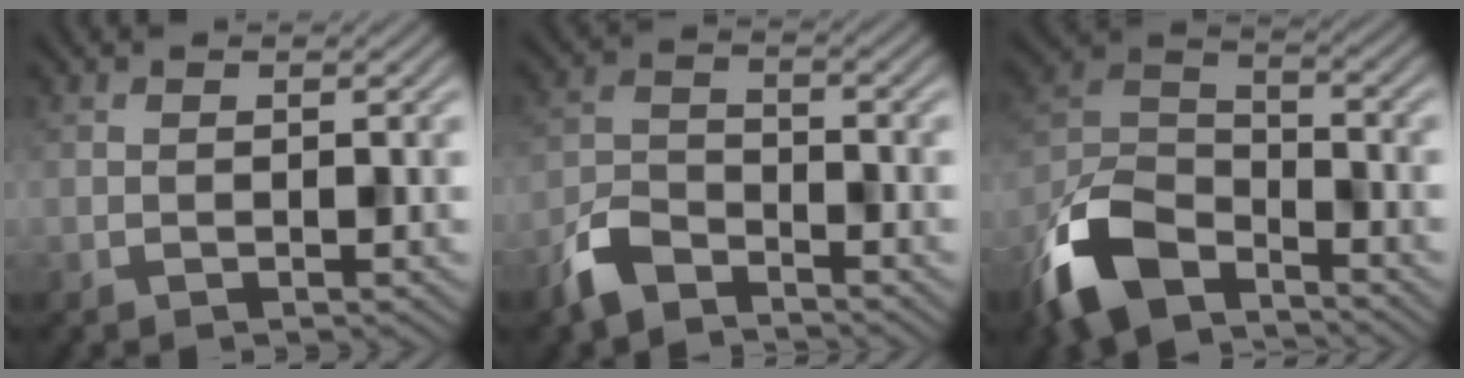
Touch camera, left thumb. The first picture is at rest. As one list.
[{"total": 5.4, "force": [-4.2, 2.2, 2.5], "torque": [-0.052, -0.004, -0.102]}, {"total": 11.5, "force": [-8.0, 5.2, 6.5], "torque": [-0.146, -0.007, -0.178]}]